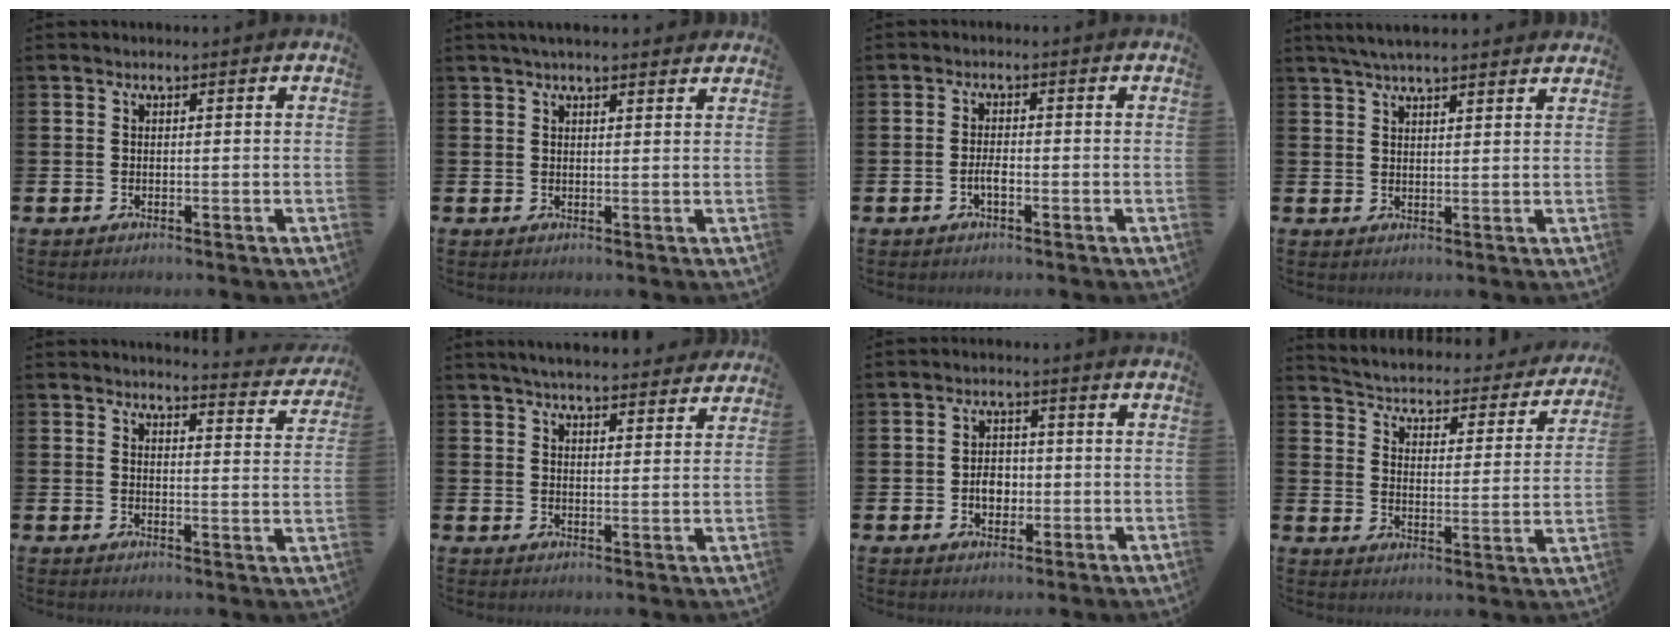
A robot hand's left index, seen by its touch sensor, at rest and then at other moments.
{"total": 2.8, "force": [2.6, 0.4, 1.0], "torque": [-0.023, -0.003, 0.046]}
{"total": 1.9, "force": [-0.7, 0.6, 1.6], "torque": [-0.028, 0.001, -0.015]}
{"total": 4.6, "force": [4.3, 0.4, 1.5], "torque": [-0.040, -0.008, 0.079]}
{"total": 3.5, "force": [3.5, 0.0, 0.3], "torque": [0.002, -0.033, 0.056]}
{"total": 5.2, "force": [5.0, 0.5, 1.1], "torque": [-0.024, -0.026, 0.088]}
{"total": 3.4, "force": [-0.6, 2.6, 2.2], "torque": [-0.026, -0.001, -0.019]}
{"total": 3.5, "force": [3.1, 1.2, 0.8], "torque": [-0.042, -0.031, 0.044]}